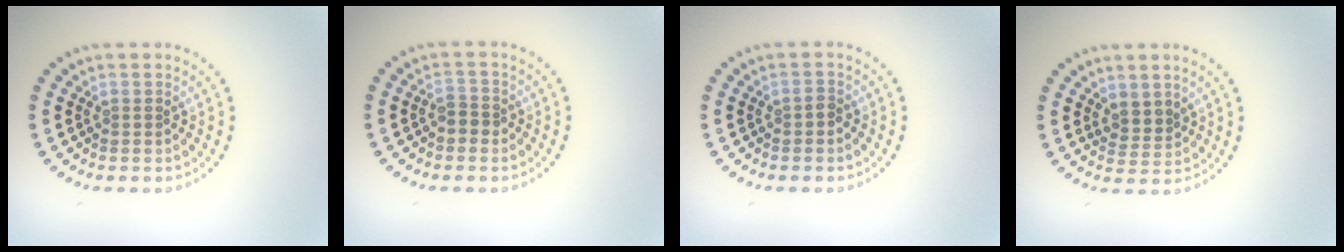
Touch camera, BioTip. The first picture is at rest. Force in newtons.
{"total": 1.6, "press": 1.5, "slide": 0.6}
{"total": 0.7, "press": 0.7, "slide": 0.3}
{"total": 1.9, "press": 1.5, "slide": 1.3}